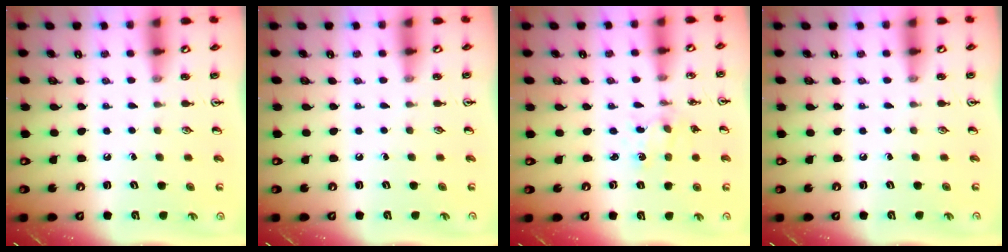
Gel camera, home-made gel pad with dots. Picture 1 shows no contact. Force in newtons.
{"total": 0.0}
{"total": 1.0, "press": 1.0, "slide": 0.2}
{"total": 0.0}